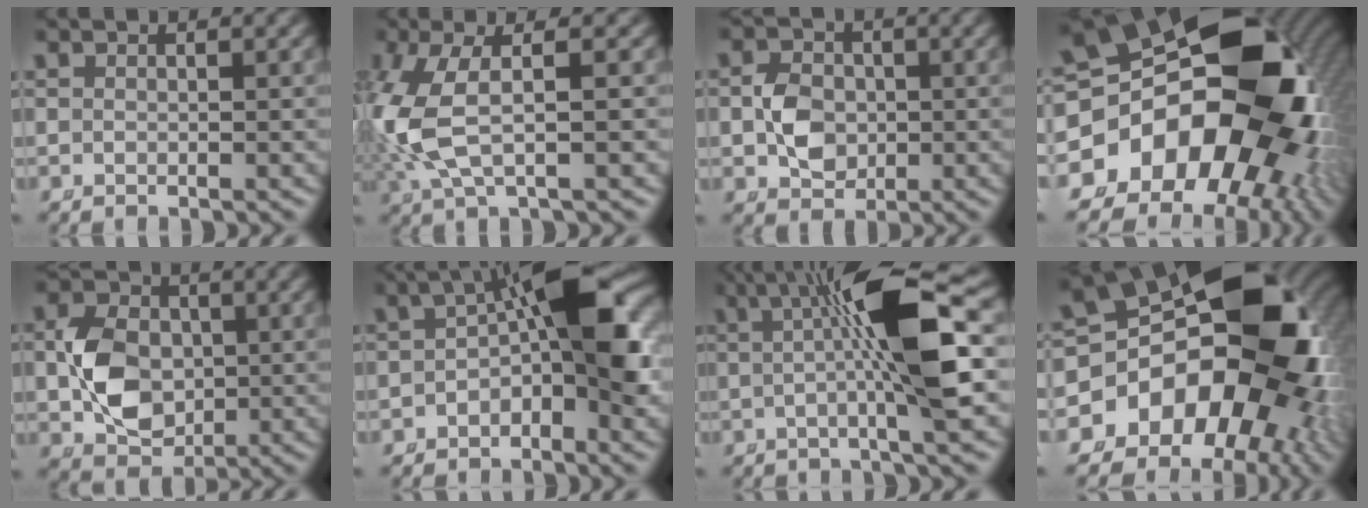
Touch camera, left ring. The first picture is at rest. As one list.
[{"total": 7.6, "force": [-0.1, 4.4, 6.1], "torque": [-0.161, -0.010, 0.009]}, {"total": 3.5, "force": [-0.5, 2.8, 2.1], "torque": [-0.031, -0.010, -0.003]}, {"total": 30.6, "force": [-1.7, 21.9, 21.3], "torque": [-0.366, -0.074, -0.015]}, {"total": 5.9, "force": [-0.4, 4.4, 3.9], "torque": [-0.062, -0.013, -0.004]}, {"total": 9.1, "force": [-0.4, 3.5, 8.4], "torque": [-0.127, 0.004, -0.002]}, {"total": 10.1, "force": [1.3, 1.8, 9.8], "torque": [-0.158, 0.017, 0.018]}, {"total": 26.8, "force": [-0.5, 19.2, 18.6], "torque": [-0.313, -0.064, 0.000]}]